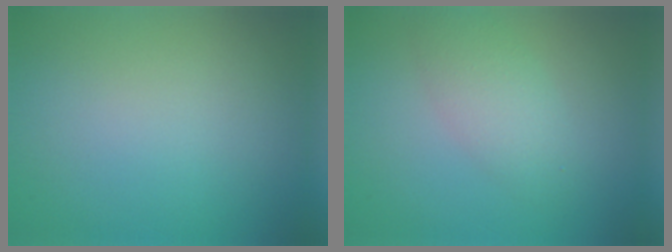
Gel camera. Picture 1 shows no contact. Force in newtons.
{"total": 3.0, "press": 3.0, "slide": 0.1}